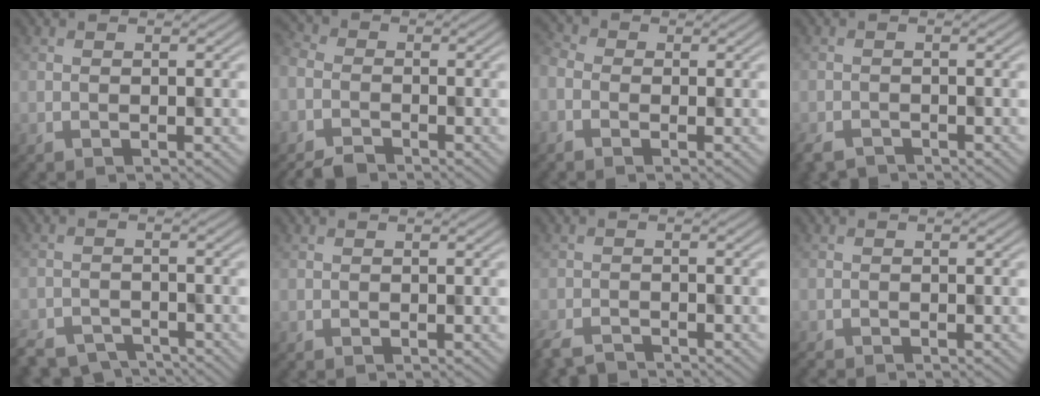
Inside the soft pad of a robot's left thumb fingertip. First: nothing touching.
{"total": 5.2, "force": [-3.8, 3.0, 2.0], "torque": [-0.048, -0.010, -0.083]}
{"total": 2.6, "force": [-1.4, 1.9, 1.2], "torque": [-0.024, -0.007, -0.032]}
{"total": 3.2, "force": [-2.8, 1.2, 0.9], "torque": [-0.016, -0.010, -0.050]}
{"total": 5.1, "force": [-4.4, 2.0, 1.5], "torque": [-0.026, -0.011, -0.077]}
{"total": 0.0}
{"total": 4.0, "force": [-3.6, 1.2, 1.2], "torque": [-0.024, -0.010, -0.069]}
{"total": 0.8, "force": [-0.8, 0.0, 0.0], "torque": [0.001, -0.001, -0.011]}